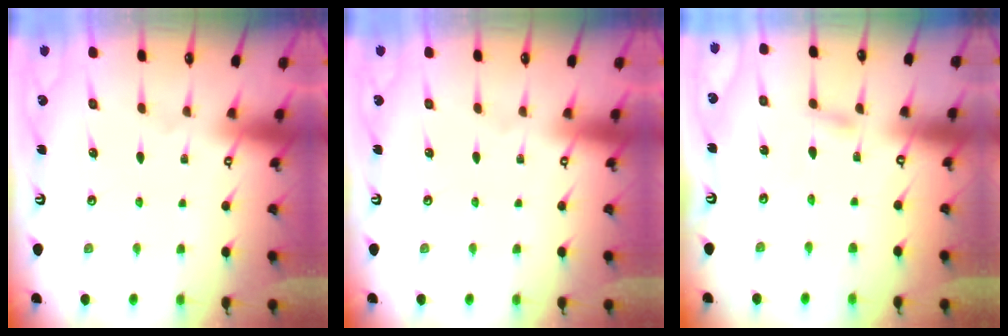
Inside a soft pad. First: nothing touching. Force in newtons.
{"total": 0.0}
{"total": 3.1, "press": 3.1, "slide": 0.4}